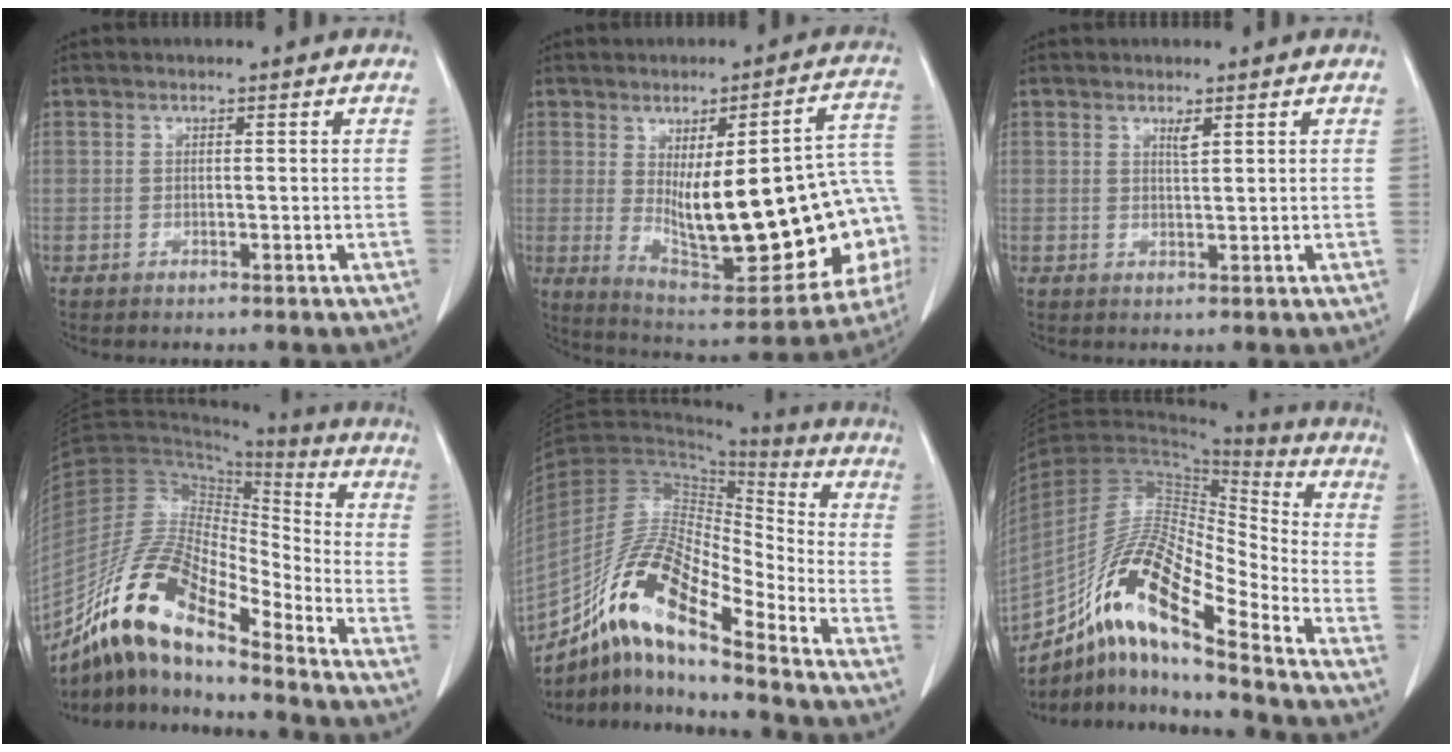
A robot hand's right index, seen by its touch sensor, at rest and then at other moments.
{"total": 27.1, "force": [-2.1, 7.3, 26.1], "torque": [-0.287, 0.010, -0.001]}
{"total": 1.3, "force": [0.8, 0.1, 1.0], "torque": [-0.020, -0.006, 0.014]}
{"total": 16.7, "force": [-12.0, 4.2, 10.8], "torque": [-0.210, 0.016, -0.218]}
{"total": 16.5, "force": [-11.0, 3.0, 11.9], "torque": [-0.229, 0.013, -0.194]}
{"total": 18.5, "force": [-12.0, 2.7, 13.8], "torque": [-0.269, 0.005, -0.212]}